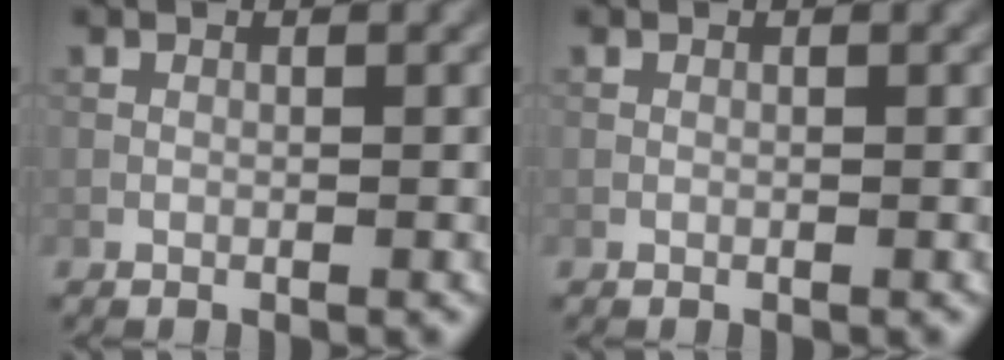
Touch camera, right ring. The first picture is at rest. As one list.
[{"total": 0.0}]